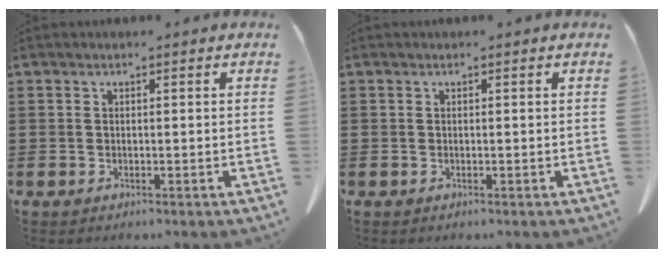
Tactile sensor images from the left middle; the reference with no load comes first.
{"total": 0.0}